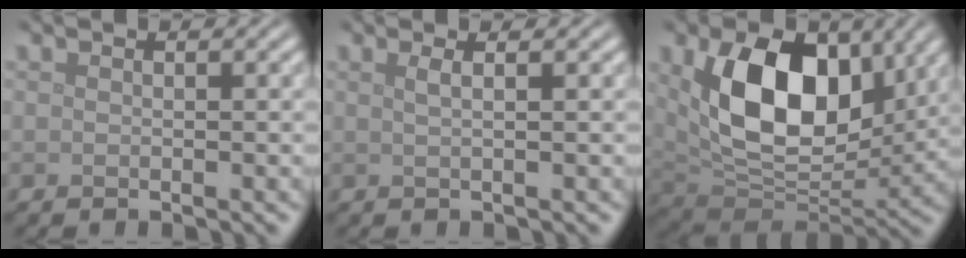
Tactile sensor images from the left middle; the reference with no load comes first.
{"total": 1.7, "force": [0.6, 0.7, 1.4], "torque": [-0.014, 0.002, -0.002]}
{"total": 12.3, "force": [3.2, 7.7, 9.0], "torque": [-0.159, -0.015, 0.062]}